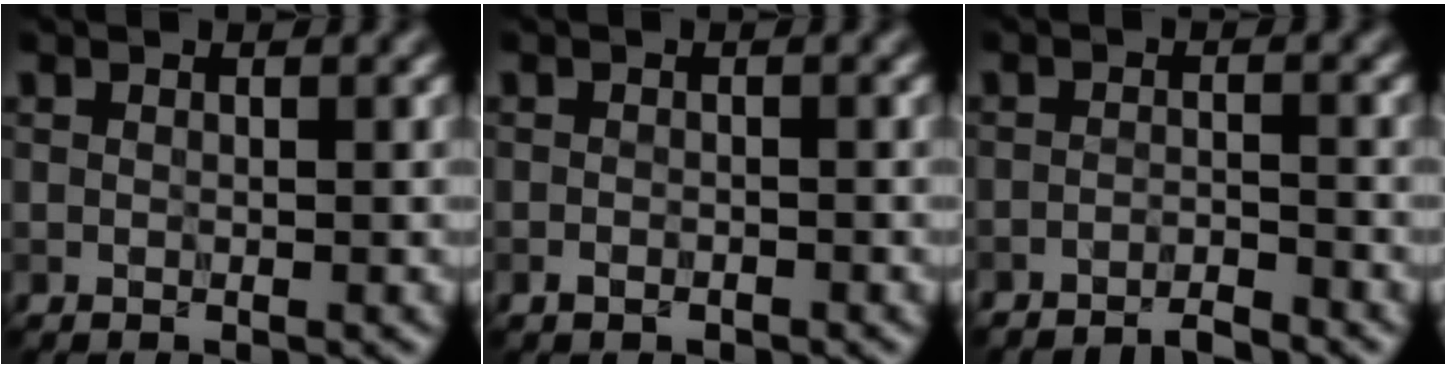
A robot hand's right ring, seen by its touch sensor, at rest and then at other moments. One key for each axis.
{"total": 0.9, "fx": -0.6, "fy": 0.5, "fz": 0.4, "tx": -0.006, "ty": 0.004, "tz": -0.012}
{"total": 2.4, "fx": -2.3, "fy": 0.2, "fz": 0.6, "tx": -0.002, "ty": 0.002, "tz": -0.043}